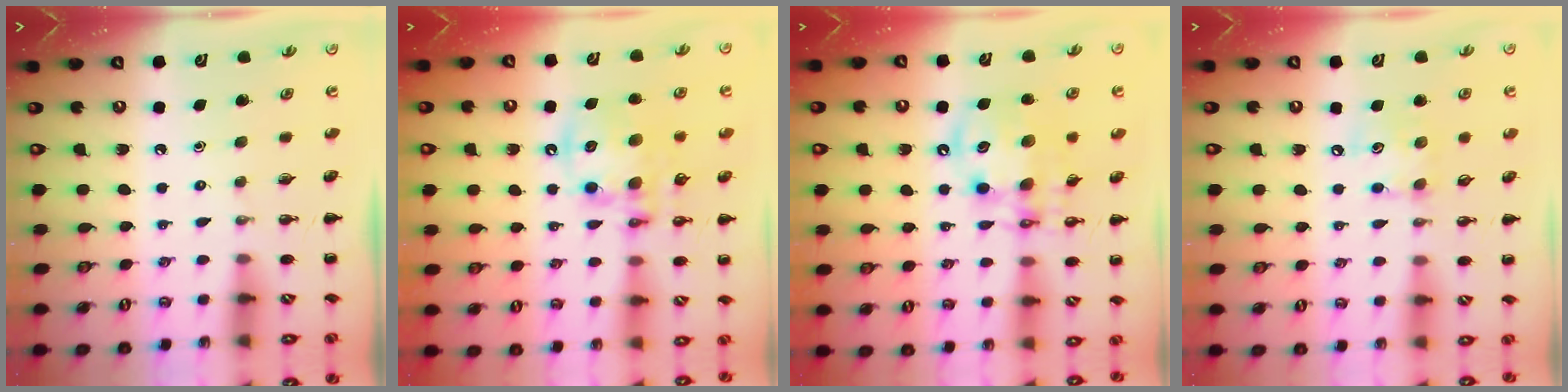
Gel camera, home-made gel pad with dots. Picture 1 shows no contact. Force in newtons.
{"total": 13.5, "press": 13.2, "slide": 2.8}
{"total": 12.4, "press": 12.0, "slide": 3.0}
{"total": 7.6, "press": 7.5, "slide": 0.6}